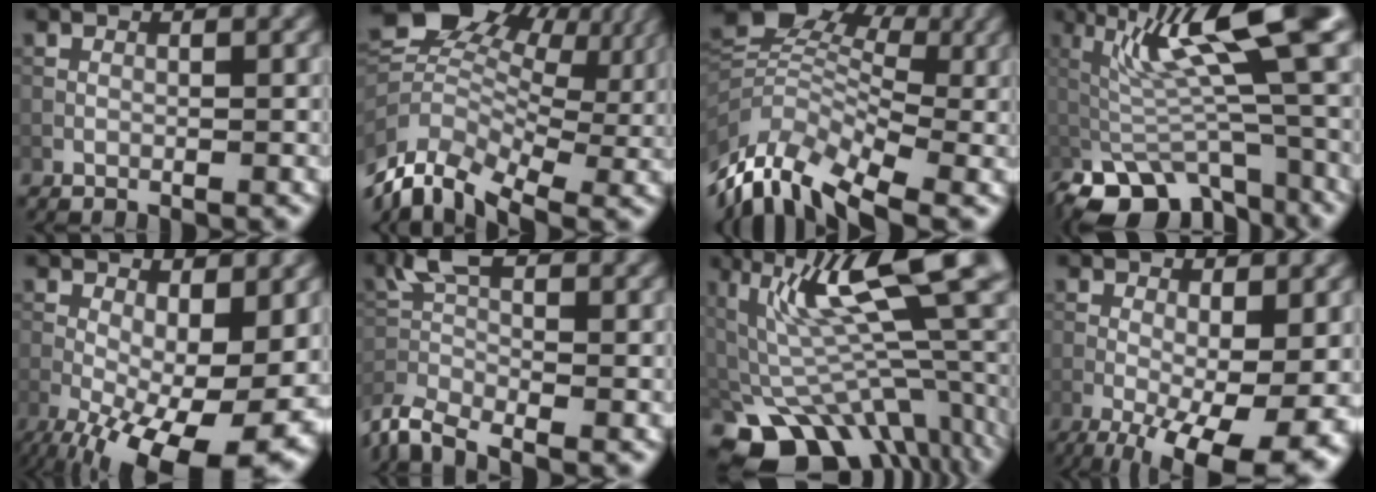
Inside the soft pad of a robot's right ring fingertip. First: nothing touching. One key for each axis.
{"total": 11.4, "fx": 0.1, "fy": 7.8, "fz": 8.2, "tx": -0.170, "ty": 0.012, "tz": 0.004}
{"total": 10.9, "fx": -3.3, "fy": 7.1, "fz": 7.6, "tx": -0.160, "ty": 0.018, "tz": -0.075}
{"total": 10.9, "fx": -3.5, "fy": 3.0, "fz": 9.9, "tx": -0.161, "ty": 0.010, "tz": -0.054}
{"total": 15.4, "fx": -4.6, "fy": 6.5, "fz": 13.2, "tx": -0.217, "ty": -0.030, "tz": -0.053}
{"total": 5.7, "fx": -4.0, "fy": 1.6, "fz": 3.8, "tx": -0.080, "ty": -0.007, "tz": -0.091}
{"total": 13.3, "fx": 0.2, "fy": 6.4, "fz": 11.7, "tx": -0.195, "ty": -0.002, "tz": 0.032}
{"total": 12.7, "fx": -4.3, "fy": 4.8, "fz": 10.9, "tx": -0.184, "ty": -0.023, "tz": -0.054}